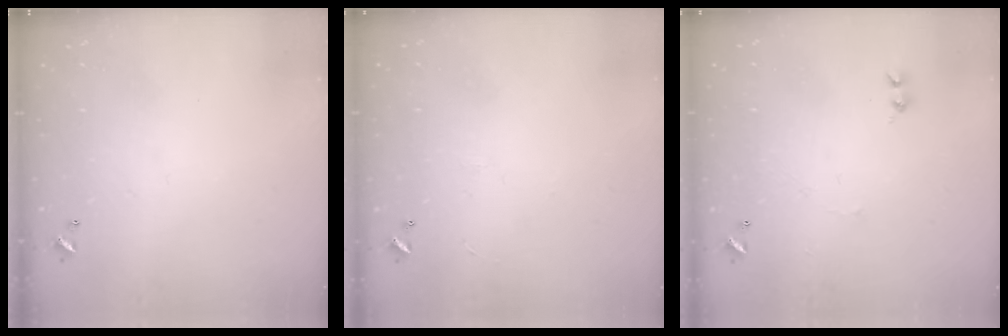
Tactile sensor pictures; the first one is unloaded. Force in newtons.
{"total": 0.7, "press": 0.3, "slide": 0.7}
{"total": 1.5, "press": 1.4, "slide": 0.6}